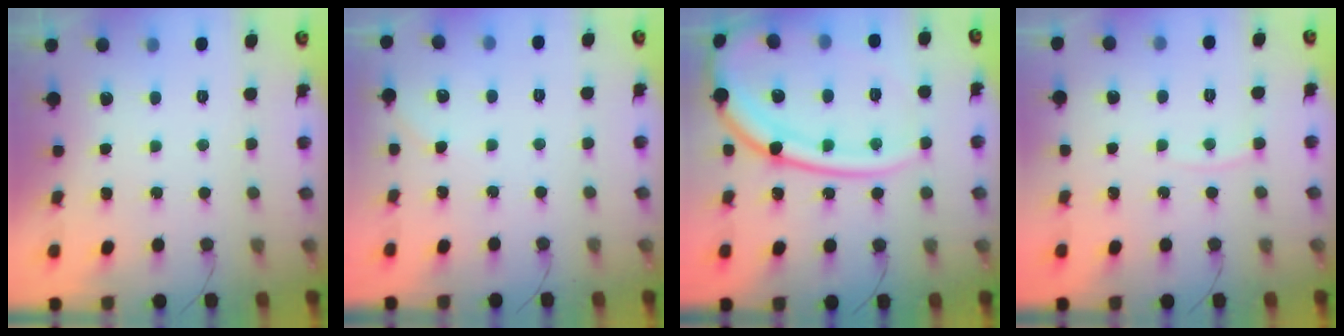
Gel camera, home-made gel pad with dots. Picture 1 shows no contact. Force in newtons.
{"total": 2.2, "press": 2.1, "slide": 0.3}
{"total": 21.5, "press": 21.4, "slide": 2.5}
{"total": 3.2, "press": 3.1, "slide": 0.4}